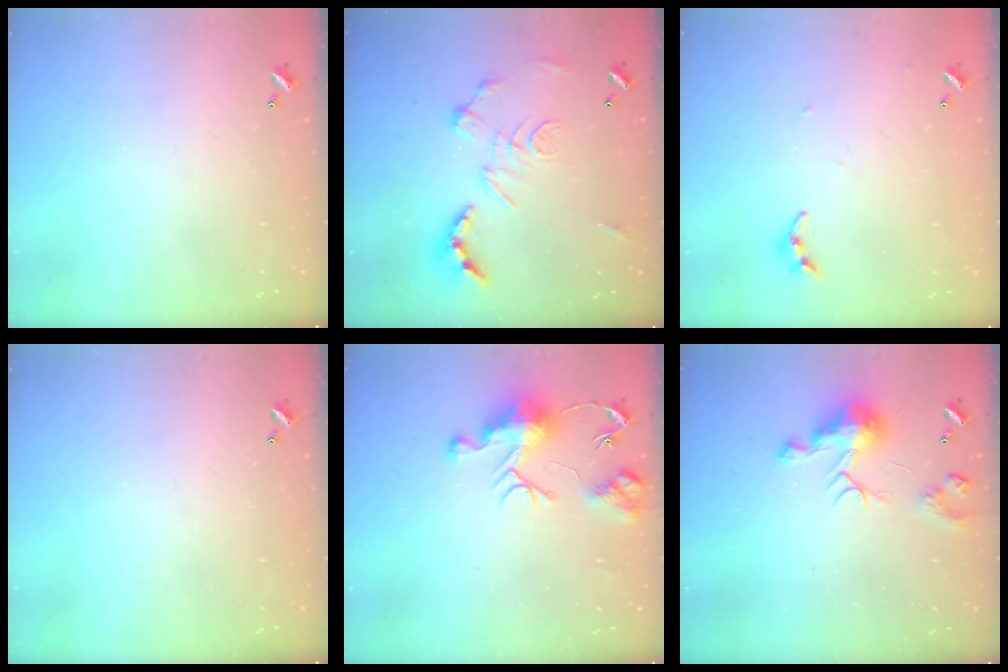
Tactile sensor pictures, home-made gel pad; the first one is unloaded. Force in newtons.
{"total": 2.9, "press": 2.3, "slide": 1.7}
{"total": 4.2, "press": 4.1, "slide": 0.4}
{"total": 0.0}
{"total": 9.4, "press": 9.4, "slide": 0.7}
{"total": 9.2, "press": 9.2, "slide": 0.5}